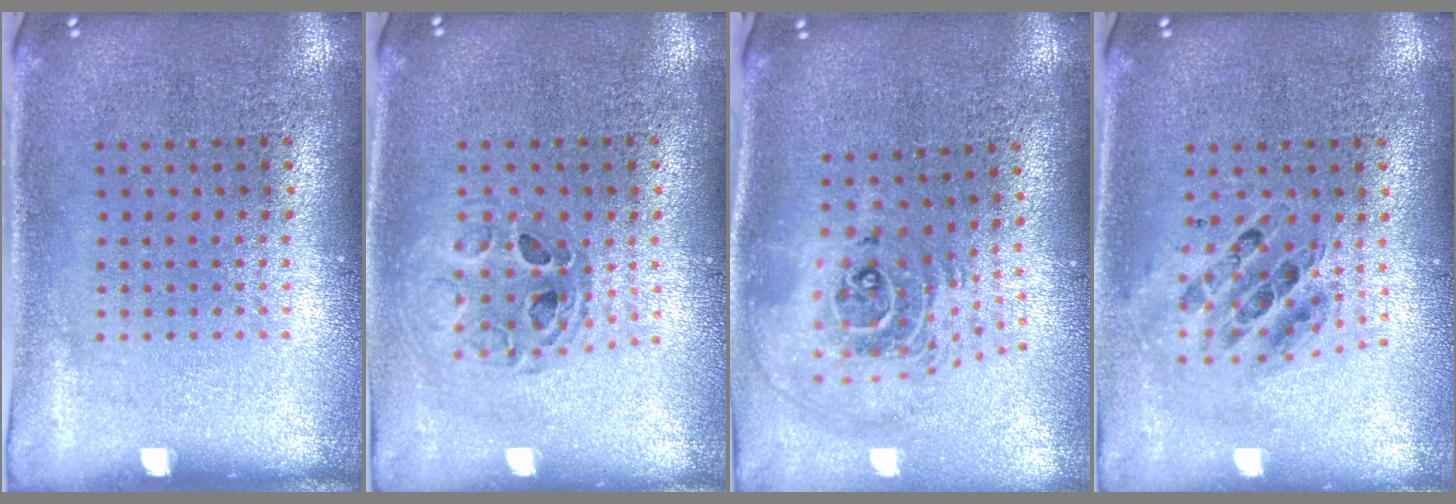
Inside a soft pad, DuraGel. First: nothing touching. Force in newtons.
{"total": 0.9, "press": 0.9, "slide": 0.2}
{"total": 2.4, "press": 1.7, "slide": 1.7}
{"total": 0.7, "press": 0.7, "slide": 0.1}